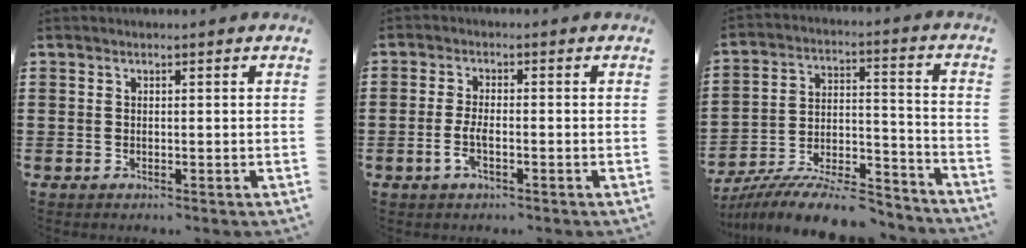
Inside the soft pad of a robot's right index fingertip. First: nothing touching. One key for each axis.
{"total": 3.2, "fx": -1.2, "fy": 0.9, "fz": 2.8, "tx": -0.062, "ty": -0.003, "tz": -0.026}
{"total": 11.7, "fx": -10.5, "fy": 1.8, "fz": 4.9, "tx": -0.070, "ty": 0.034, "tz": -0.200}